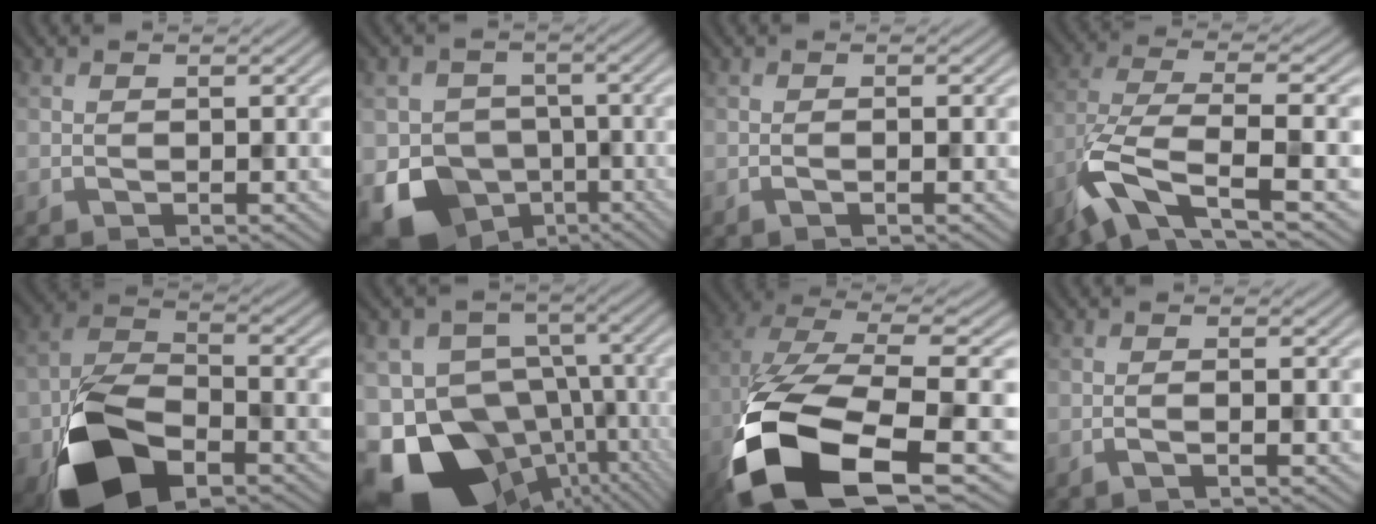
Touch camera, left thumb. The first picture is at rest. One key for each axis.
{"total": 11.7, "fx": -4.9, "fy": 9.8, "fz": 4.2, "tx": -0.090, "ty": -0.044, "tz": -0.106}
{"total": 1.0, "fx": -0.4, "fy": 0.0, "fz": 0.9, "tx": -0.016, "ty": 0.001, "tz": -0.009}
{"total": 10.6, "fx": -4.6, "fy": 3.5, "fz": 8.9, "tx": -0.194, "ty": -0.009, "tz": -0.097}
{"total": 12.5, "fx": -6.3, "fy": 6.7, "fz": 8.5, "tx": -0.181, "ty": -0.013, "tz": -0.122}
{"total": 21.6, "fx": -11.6, "fy": 14.7, "fz": 10.8, "tx": -0.191, "ty": -0.038, "tz": -0.162}
{"total": 18.5, "fx": -7.3, "fy": 8.3, "fz": 14.8, "tx": -0.330, "ty": -0.042, "tz": -0.111}
{"total": 1.6, "fx": -0.5, "fy": 0.1, "fz": 1.5, "tx": -0.024, "ty": 0.004, "tz": -0.015}